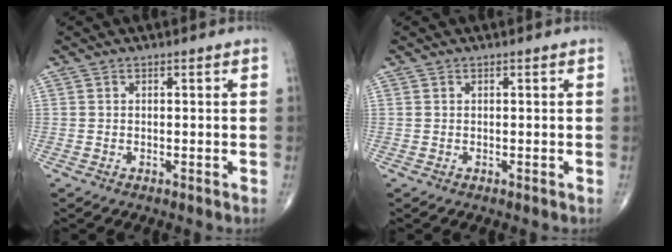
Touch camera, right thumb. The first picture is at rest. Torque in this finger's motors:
{"motor_torque": [0.40, 0.27, 0.17, 0.30, 0.02]}